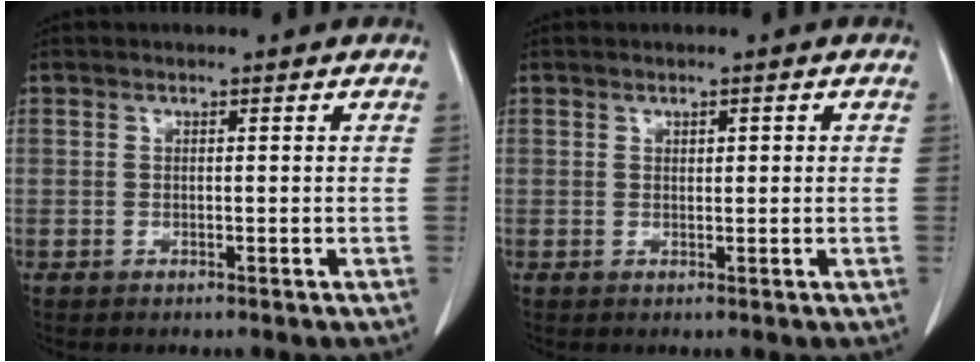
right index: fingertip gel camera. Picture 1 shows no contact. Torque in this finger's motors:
{"motor_torque": [-0.22, -0.14, -0.06, -0.01]}